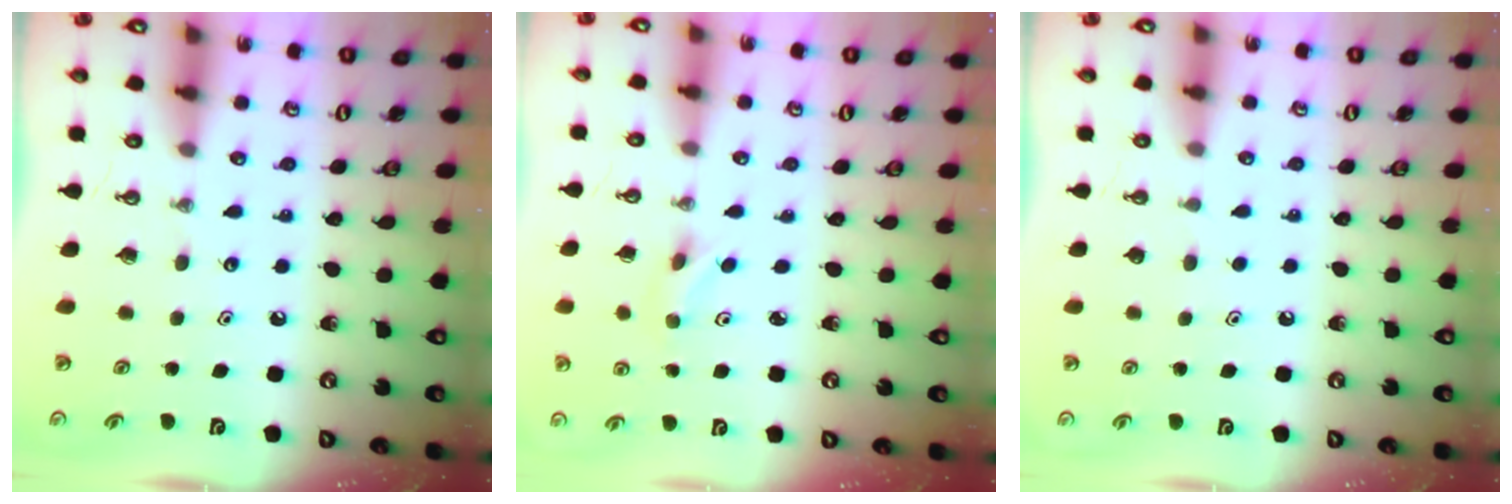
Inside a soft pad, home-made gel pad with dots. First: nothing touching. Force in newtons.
{"total": 2.4, "press": 2.4, "slide": 0.1}
{"total": 0.9, "press": 0.1, "slide": 0.9}